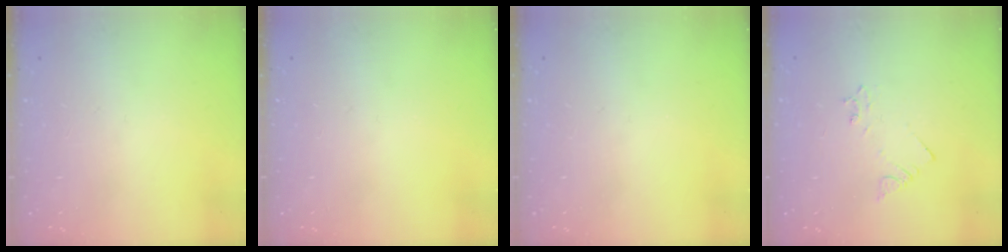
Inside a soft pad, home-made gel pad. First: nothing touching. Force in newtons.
{"total": 0.0}
{"total": 0.0}
{"total": 2.1, "press": 2.1, "slide": 0.3}